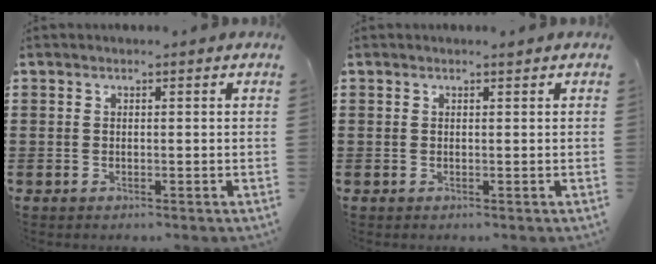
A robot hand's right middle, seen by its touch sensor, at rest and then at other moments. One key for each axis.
{"total": 0.0}